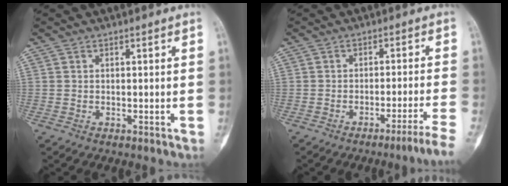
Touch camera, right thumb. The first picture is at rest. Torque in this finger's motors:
{"motor_torque": [1.01, -0.49, 0.62, -0.29, 0.00]}